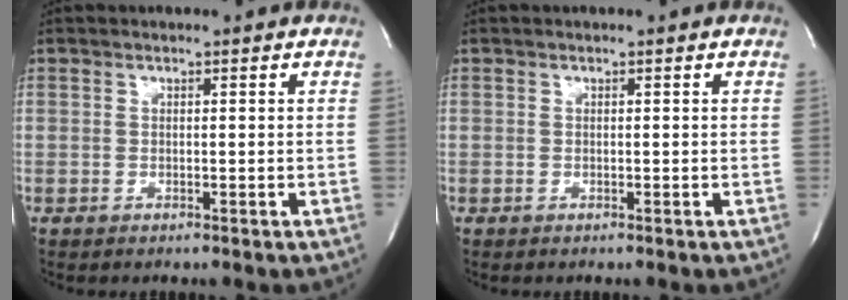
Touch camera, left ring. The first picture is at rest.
{"total": 0.0}